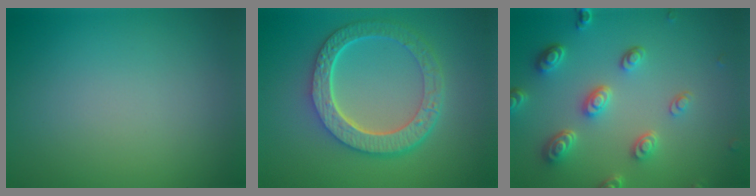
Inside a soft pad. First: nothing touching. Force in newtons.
{"total": 6.8, "press": 5.0, "slide": 4.6}
{"total": 4.9, "press": 3.8, "slide": 3.1}